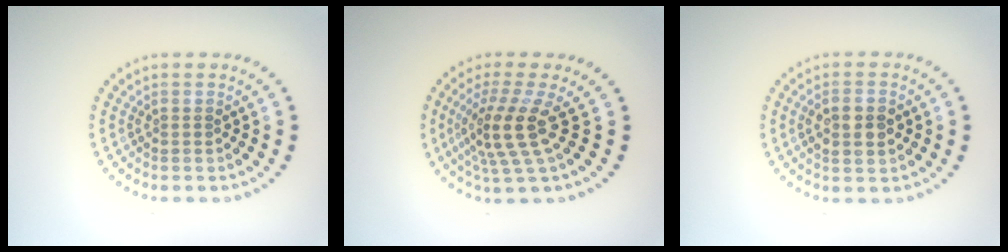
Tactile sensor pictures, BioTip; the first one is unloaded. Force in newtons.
{"total": 4.3, "press": 3.0, "slide": 3.0}
{"total": 2.6, "press": 2.6, "slide": 0.4}